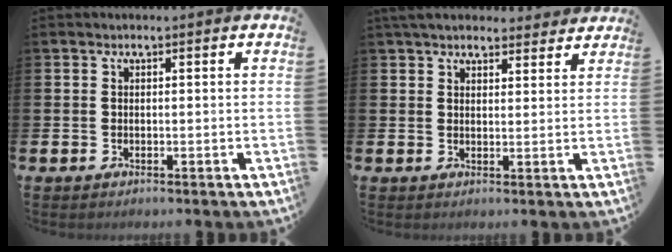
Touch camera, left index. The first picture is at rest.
{"total": 4.6, "force": [4.2, 1.5, 1.1], "torque": [-0.018, -0.016, 0.076]}